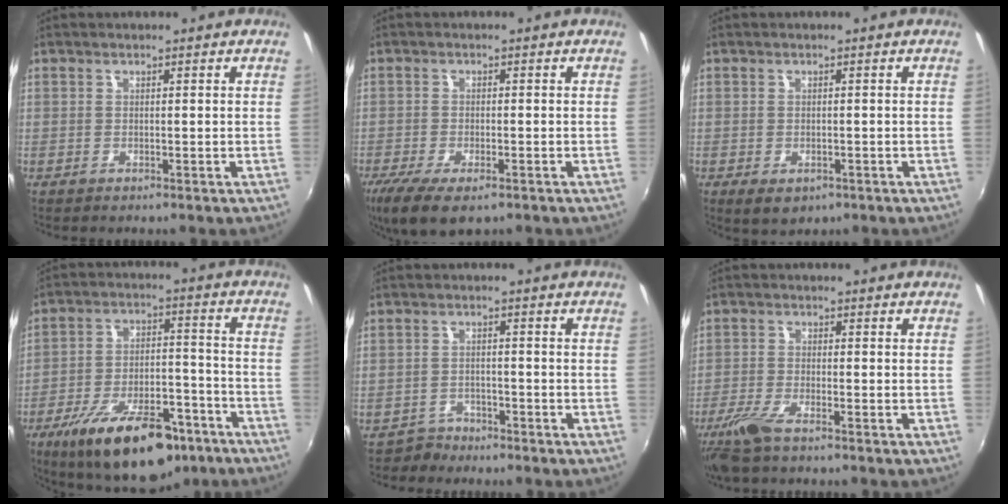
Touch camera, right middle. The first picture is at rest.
{"total": 9.3, "force": [-5.9, 3.3, 6.3], "torque": [-0.144, -0.039, -0.101]}
{"total": 2.3, "force": [-0.6, 1.7, 1.5], "torque": [-0.026, -0.006, -0.004]}
{"total": 20.9, "force": [-13.8, 8.2, 13.3], "torque": [-0.229, -0.014, -0.202]}
{"total": 1.8, "force": [-1.7, 0.6, -0.3], "torque": [0.002, 0.005, -0.033]}
{"total": 6.1, "force": [-4.5, 1.1, 3.9], "torque": [-0.099, -0.015, -0.093]}